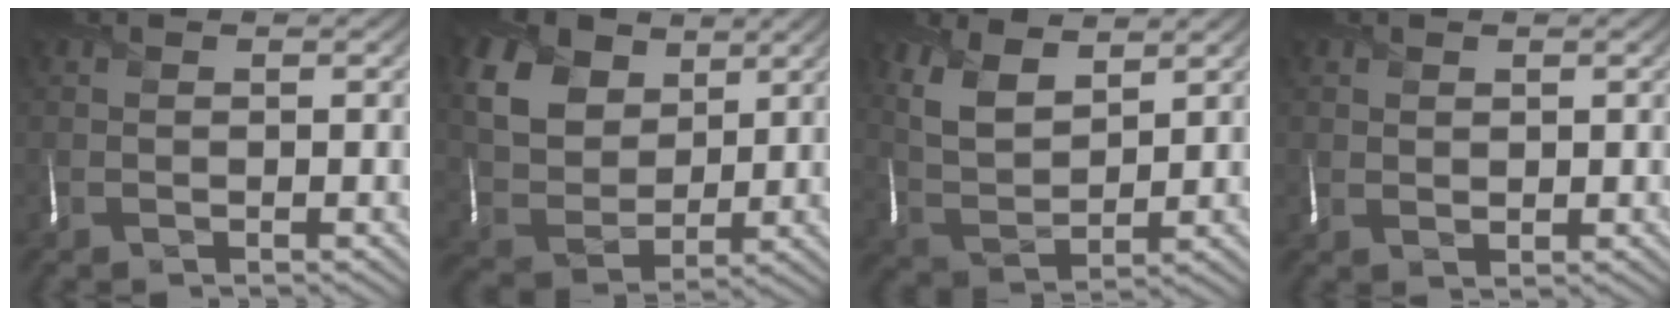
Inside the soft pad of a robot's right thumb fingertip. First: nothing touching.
{"total": 13.7, "force": [6.8, 9.4, 7.2], "torque": [-0.211, 0.014, 0.141]}
{"total": 7.4, "force": [4.5, 3.5, 4.8], "torque": [-0.121, 0.002, 0.094]}
{"total": 1.3, "force": [0.9, 0.8, 0.5], "torque": [-0.010, -0.001, 0.021]}